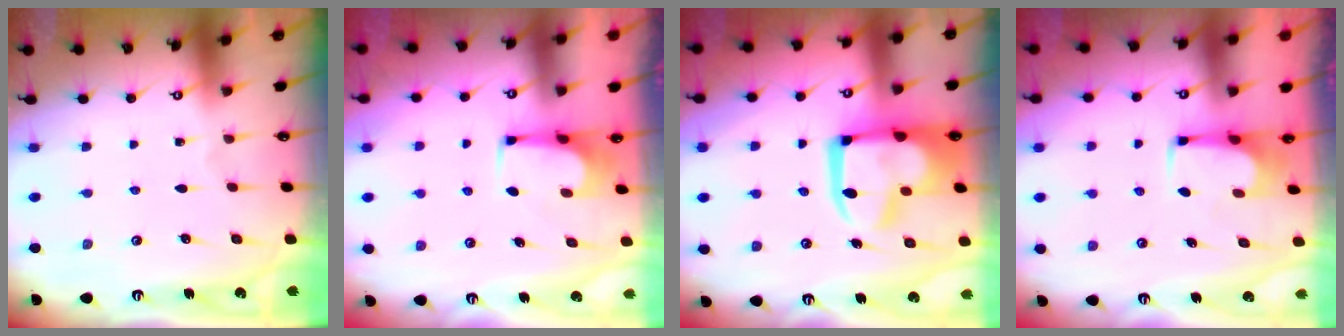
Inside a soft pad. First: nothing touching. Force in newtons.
{"total": 2.2, "press": 2.2, "slide": 0.3}
{"total": 9.6, "press": 9.5, "slide": 1.5}
{"total": 3.6, "press": 3.6, "slide": 0.2}